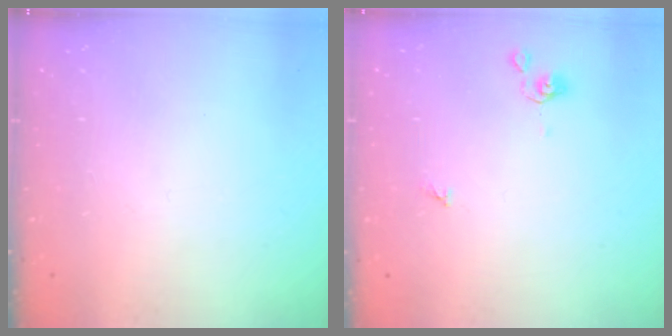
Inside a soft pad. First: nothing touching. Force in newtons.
{"total": 2.1, "press": 2.1, "slide": 0.4}